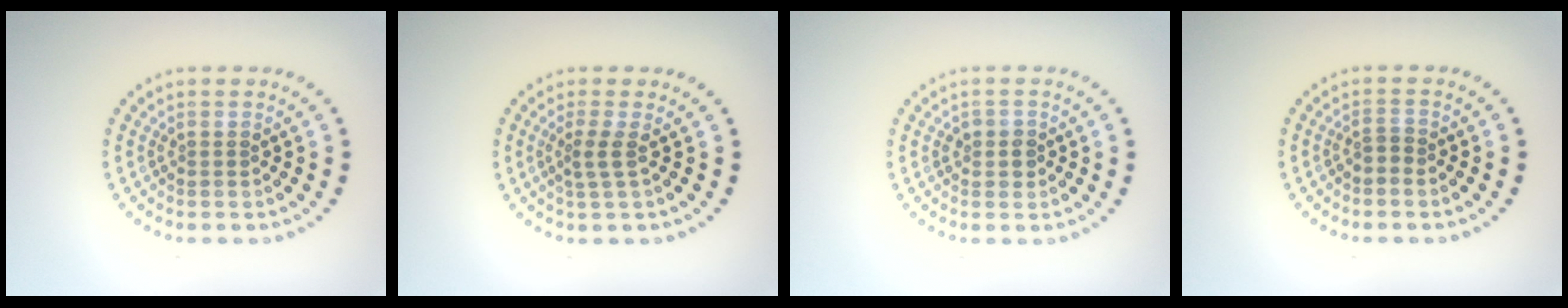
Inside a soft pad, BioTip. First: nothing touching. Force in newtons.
{"total": 1.9, "press": 1.4, "slide": 1.4}
{"total": 1.3, "press": 1.3, "slide": 0.3}
{"total": 1.2, "press": 0.8, "slide": 0.8}